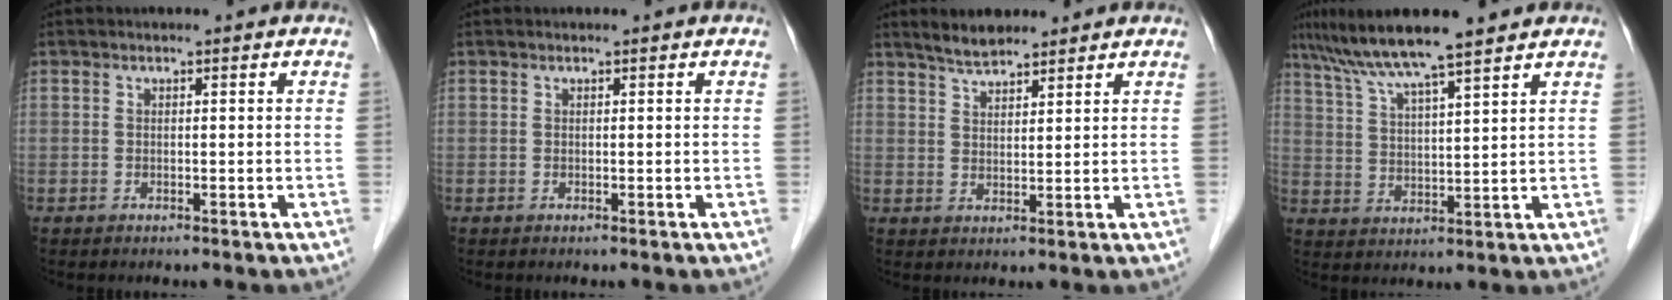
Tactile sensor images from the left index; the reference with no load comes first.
{"total": 0.0}
{"total": 4.4, "force": [4.0, 1.1, 1.5], "torque": [-0.036, 0.012, 0.073]}
{"total": 10.8, "force": [8.7, -0.2, 6.3], "torque": [-0.111, 0.026, 0.151]}